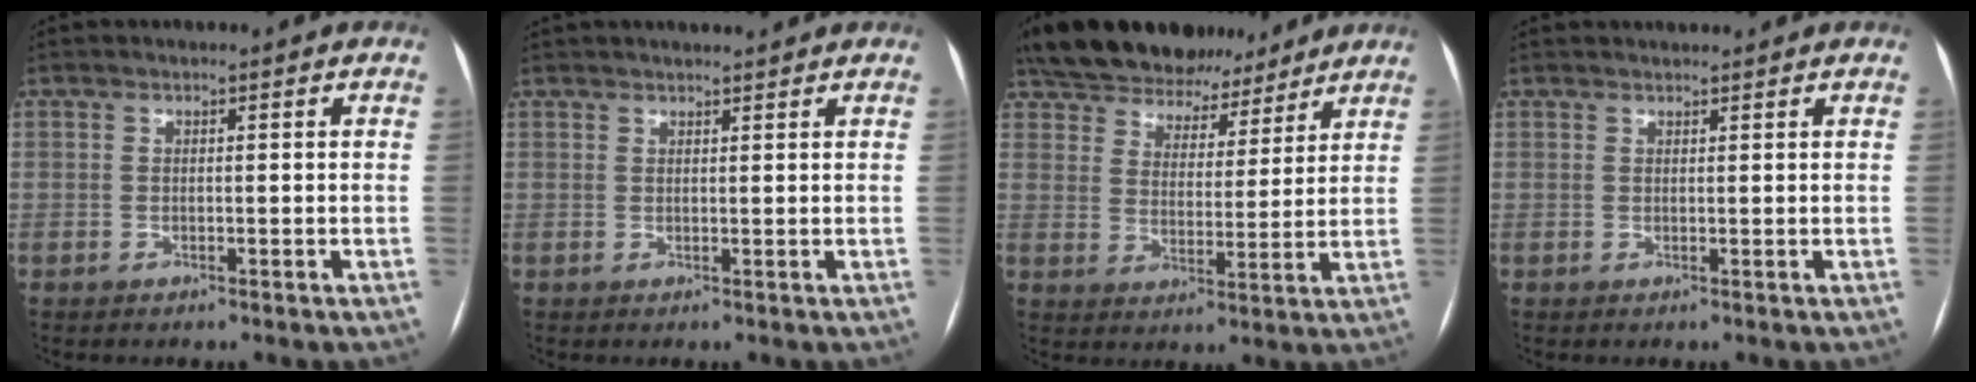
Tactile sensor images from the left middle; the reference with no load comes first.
{"total": 5.2, "force": [4.8, 0.6, 2.1], "torque": [-0.028, 0.029, 0.066]}
{"total": 16.9, "force": [14.4, 7.4, 5.0], "torque": [-0.095, 0.027, 0.212]}
{"total": 2.7, "force": [2.7, 0.3, 0.6], "torque": [-0.006, 0.026, 0.038]}